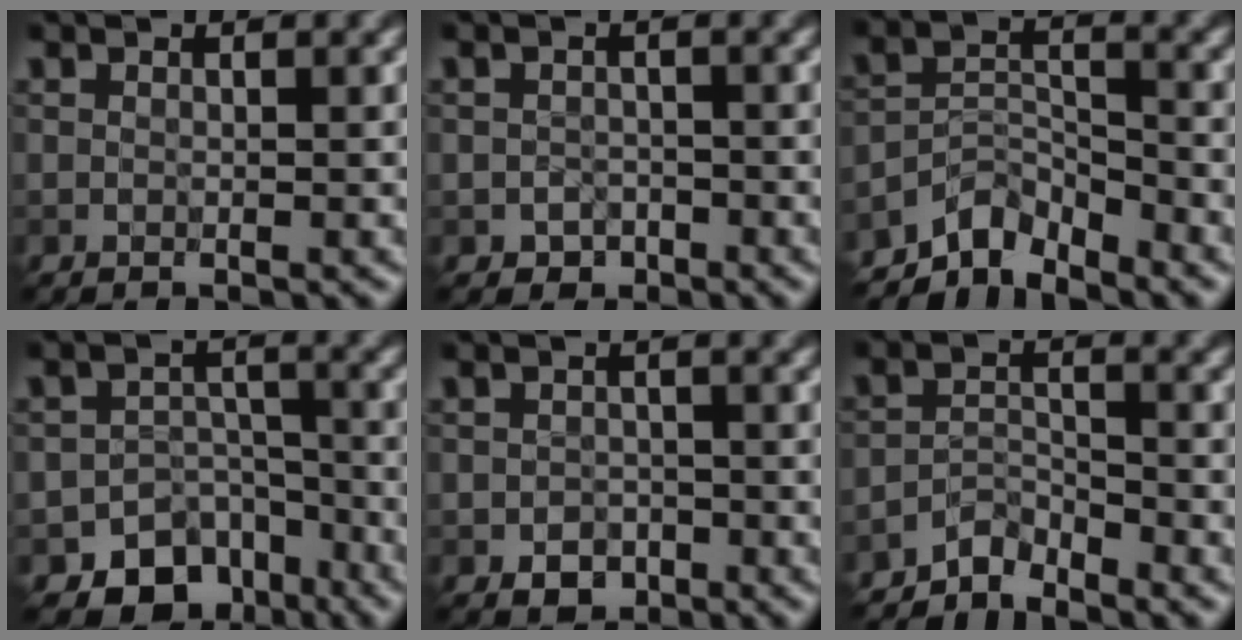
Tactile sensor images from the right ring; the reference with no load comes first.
{"total": 1.5, "force": [-0.8, 1.2, 0.4], "torque": [-0.002, -0.002, -0.015]}
{"total": 4.0, "force": [-3.7, 1.2, 1.0], "torque": [-0.010, 0.004, -0.078]}
{"total": 8.5, "force": [-5.9, 5.8, 2.0], "torque": [-0.001, -0.008, -0.081]}
{"total": 2.1, "force": [-1.0, 1.6, 0.9], "torque": [-0.010, -0.004, -0.019]}
{"total": 2.4, "force": [-2.3, 0.5, 0.4], "torque": [-0.005, 0.008, -0.052]}